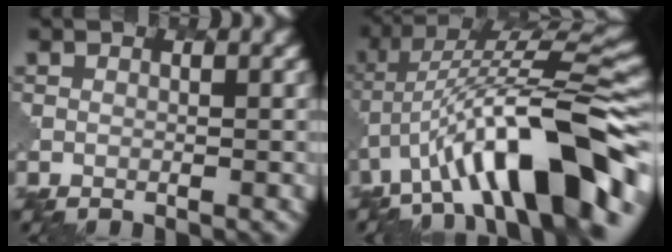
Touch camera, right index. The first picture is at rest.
{"total": 12.2, "force": [-5.1, 3.5, 10.5], "torque": [-0.165, 0.023, -0.076]}